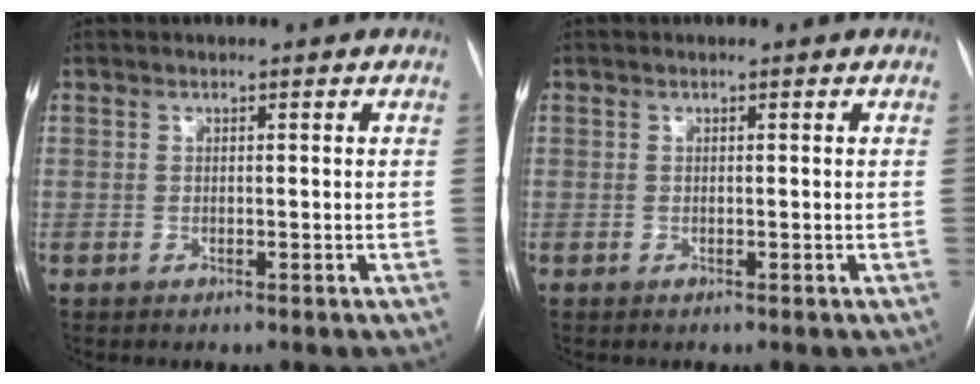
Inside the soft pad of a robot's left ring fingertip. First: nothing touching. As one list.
[{"total": 0.0}]